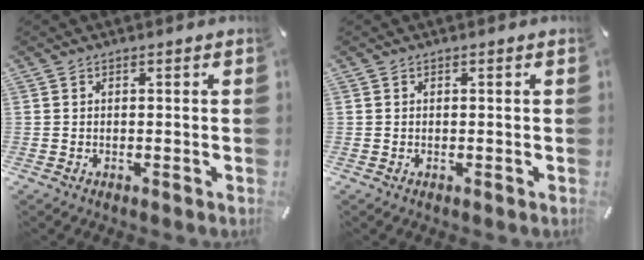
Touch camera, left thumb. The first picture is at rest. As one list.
[{"total": 0.0}]